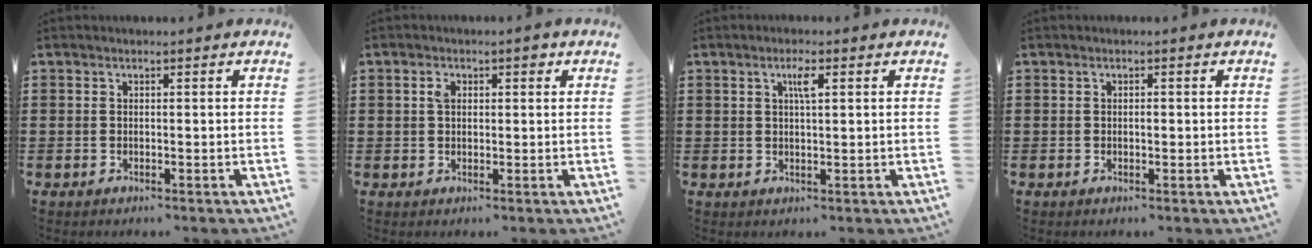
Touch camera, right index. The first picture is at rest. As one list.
[{"total": 2.7, "force": [0.9, 1.5, 2.1], "torque": [-0.037, 0.006, 0.013]}, {"total": 2.6, "force": [1.0, 0.4, 2.4], "torque": [-0.041, 0.000, 0.013]}, {"total": 0.8, "force": [0.0, 0.3, 0.7], "torque": [-0.015, -0.002, 0.000]}]